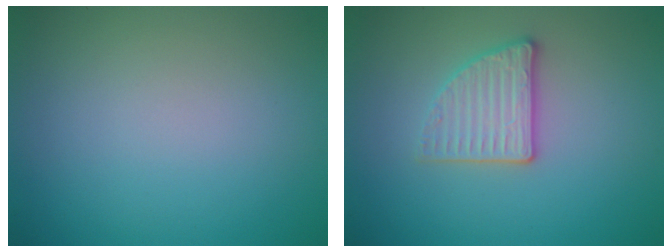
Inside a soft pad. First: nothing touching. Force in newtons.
{"total": 2.9, "press": 2.7, "slide": 1.1}